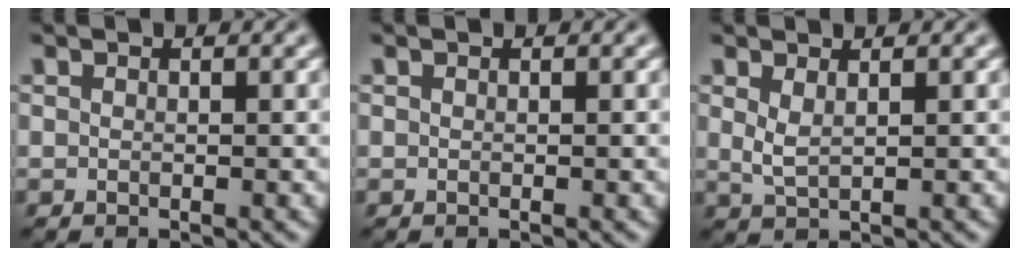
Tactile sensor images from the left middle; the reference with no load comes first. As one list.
[{"total": 0.0}, {"total": 1.6, "force": [0.7, 0.6, 1.3], "torque": [-0.034, -0.003, 0.018]}]